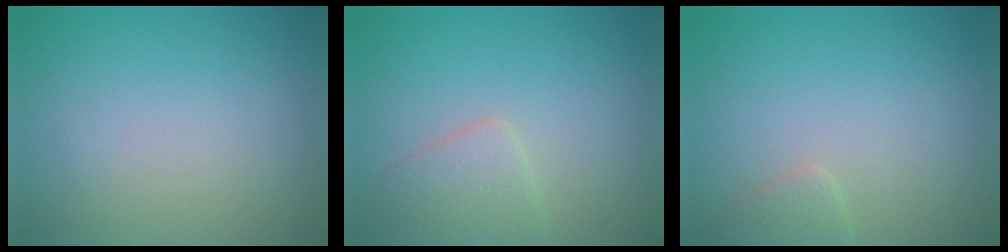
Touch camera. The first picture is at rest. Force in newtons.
{"total": 2.4, "press": 2.4, "slide": 0.0}
{"total": 1.2, "press": 1.2, "slide": 0.1}